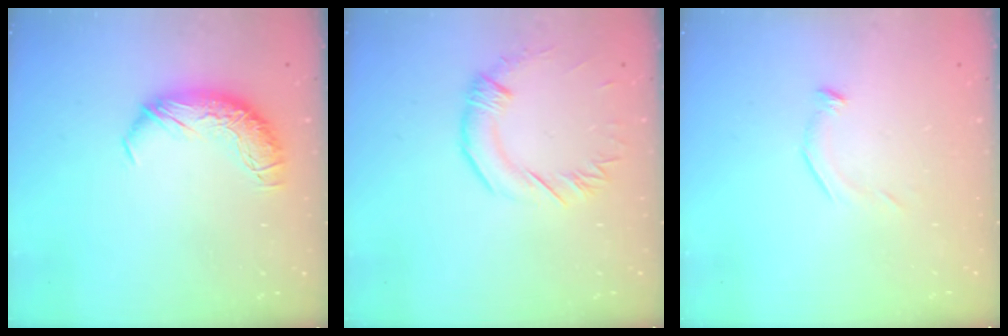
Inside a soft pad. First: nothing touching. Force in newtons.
{"total": 0.8, "press": 0.7, "slide": 0.4}
{"total": 6.6, "press": 6.6, "slide": 0.6}